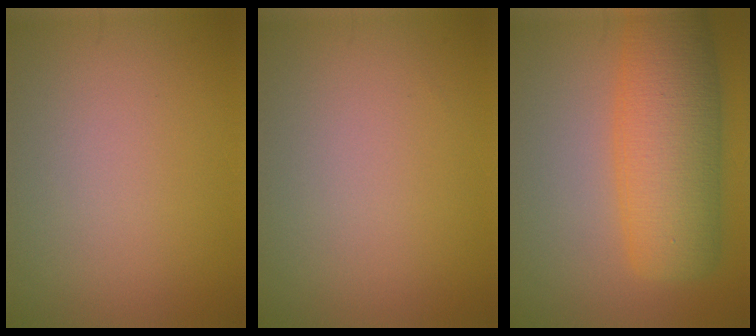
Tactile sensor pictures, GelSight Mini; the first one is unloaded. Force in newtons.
{"total": 0.0}
{"total": 9.5, "press": 9.5, "slide": 0.2}